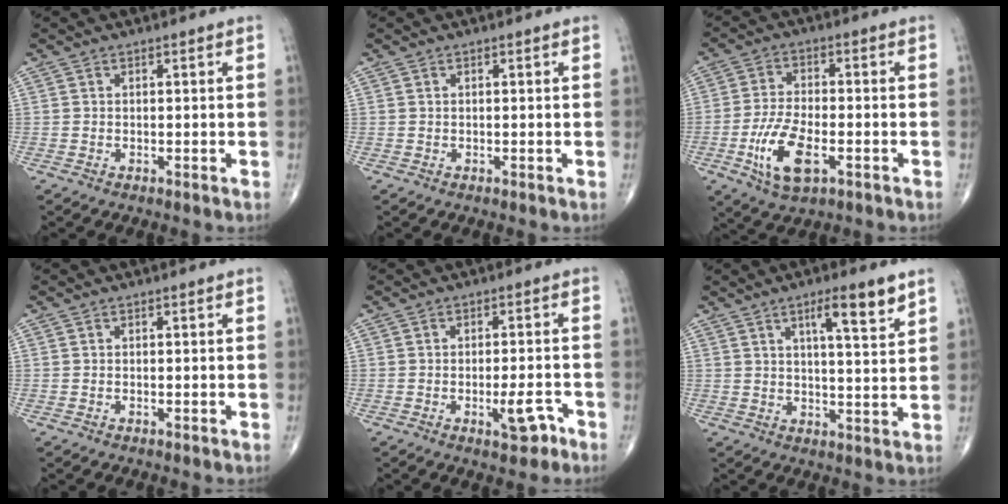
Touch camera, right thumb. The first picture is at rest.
{"total": 0.0}
{"total": 10.5, "force": [-3.7, 4.6, 8.6], "torque": [-0.175, 0.007, -0.067]}
{"total": 0.0}
{"total": 4.7, "force": [-2.4, 1.7, 3.7], "torque": [-0.045, 0.013, -0.030]}
{"total": 8.2, "force": [4.7, 1.2, 6.6], "torque": [-0.099, -0.026, 0.074]}